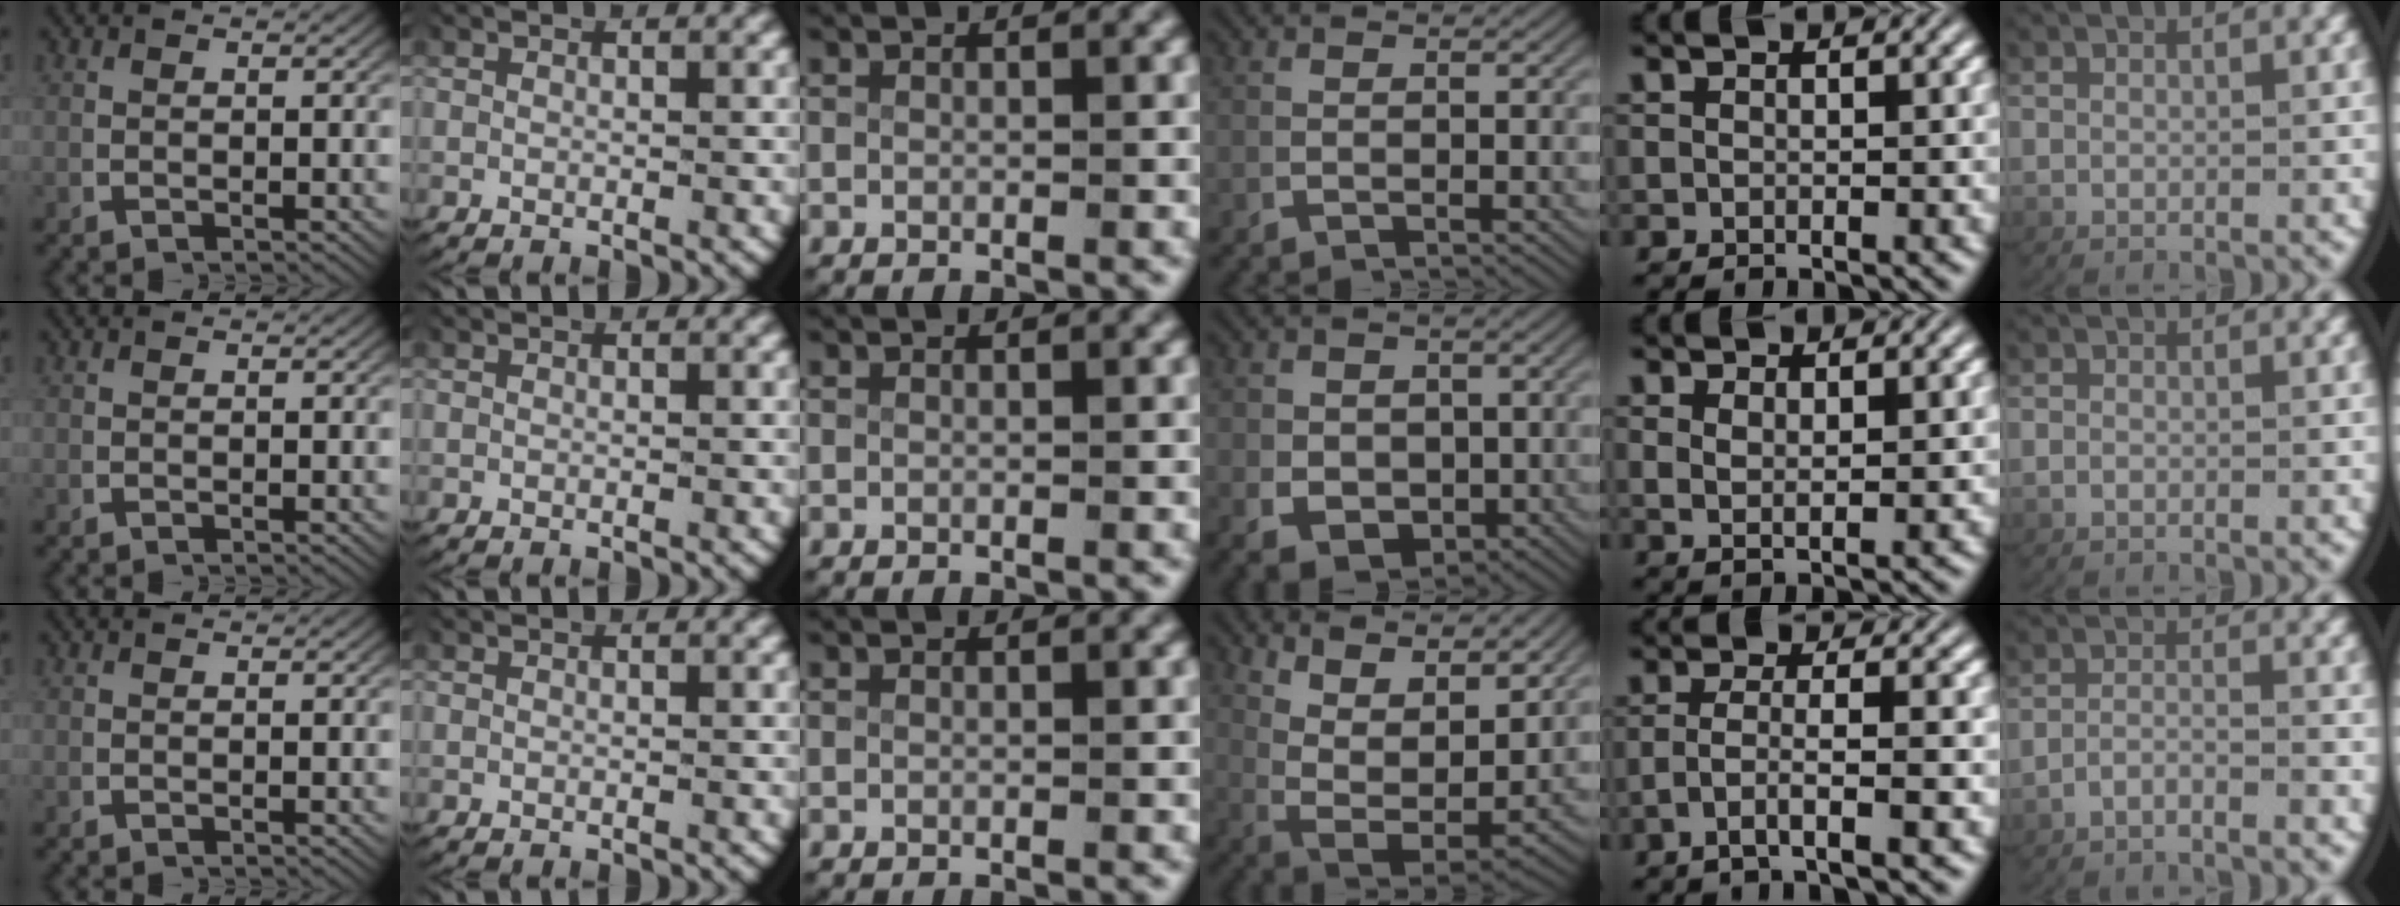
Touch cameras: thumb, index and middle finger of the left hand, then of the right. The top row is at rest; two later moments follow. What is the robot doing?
{"motion": "lift_and_place", "object": "towel"}